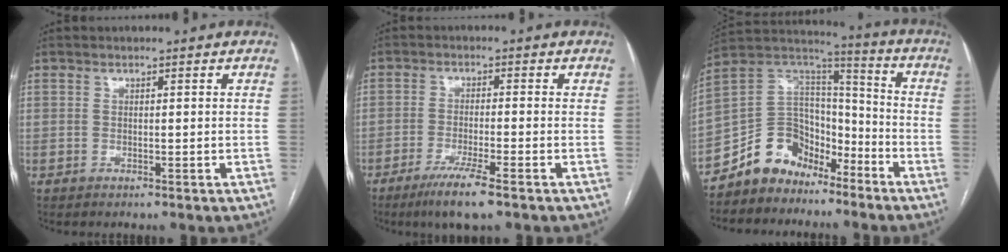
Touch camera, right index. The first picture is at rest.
{"total": 6.4, "force": [-4.1, 0.0, 5.0], "torque": [-0.093, -0.017, -0.074]}
{"total": 11.9, "force": [-8.7, 7.6, 2.7], "torque": [-0.051, 0.074, -0.160]}